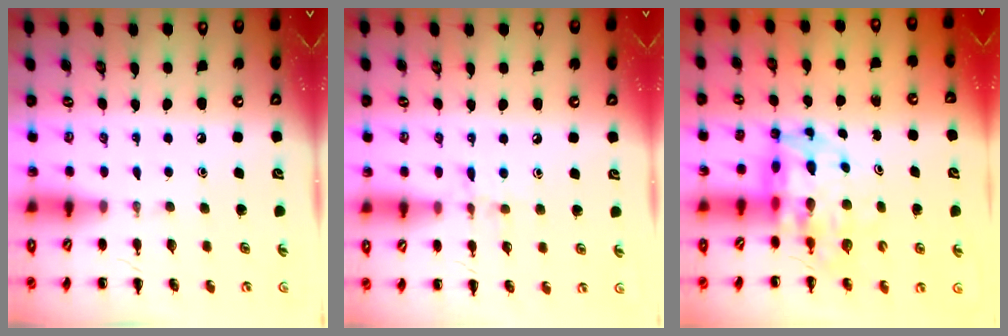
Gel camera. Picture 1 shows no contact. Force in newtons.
{"total": 7.1, "press": 6.9, "slide": 1.7}
{"total": 9.9, "press": 9.2, "slide": 3.6}